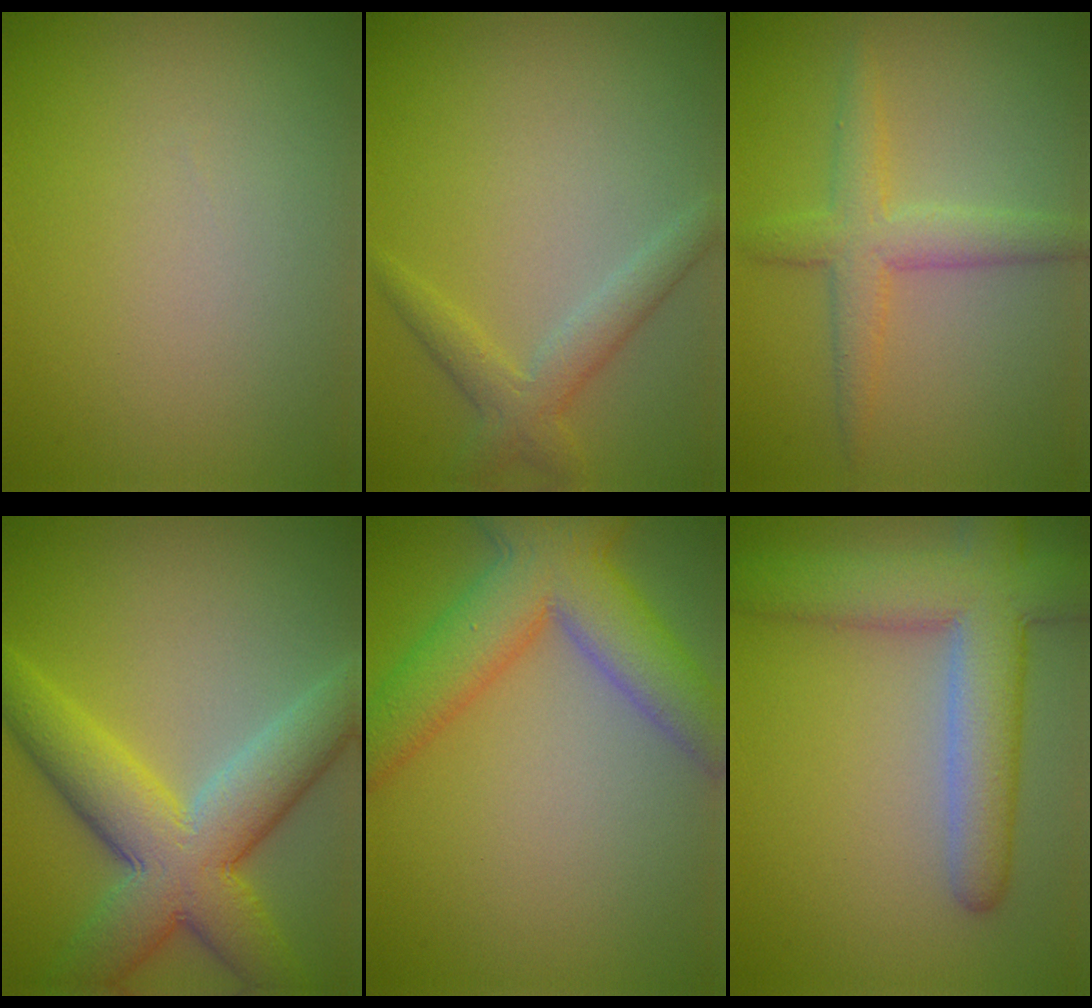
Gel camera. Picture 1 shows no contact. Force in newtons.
{"total": 2.8, "press": 2.8, "slide": 0.1}
{"total": 3.5, "press": 3.5, "slide": 0.2}
{"total": 9.4, "press": 9.3, "slide": 0.2}
{"total": 7.7, "press": 7.7, "slide": 0.3}
{"total": 7.7, "press": 7.6, "slide": 0.6}